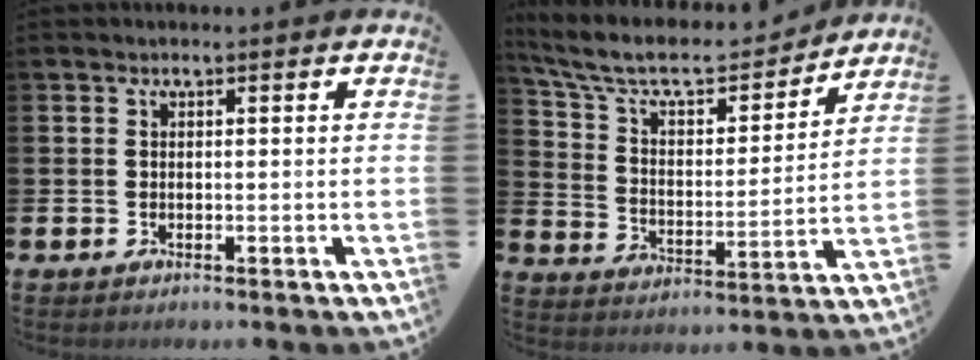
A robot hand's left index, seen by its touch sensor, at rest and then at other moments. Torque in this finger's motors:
{"motor_torque": [0.61, -0.76, 0.26, 0.10]}